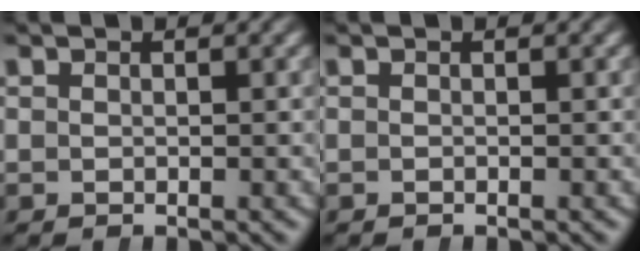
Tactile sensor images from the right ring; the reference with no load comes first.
{"total": 0.0}